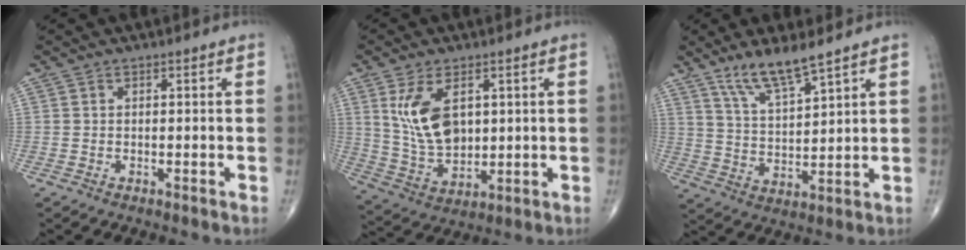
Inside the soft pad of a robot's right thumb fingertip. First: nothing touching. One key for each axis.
{"total": 11.4, "fx": 3.3, "fy": 6.6, "fz": 8.7, "tx": -0.154, "ty": -0.017, "tz": 0.077}
{"total": 9.0, "fx": 6.7, "fy": 1.7, "fz": 5.8, "tx": -0.108, "ty": -0.045, "tz": 0.137}